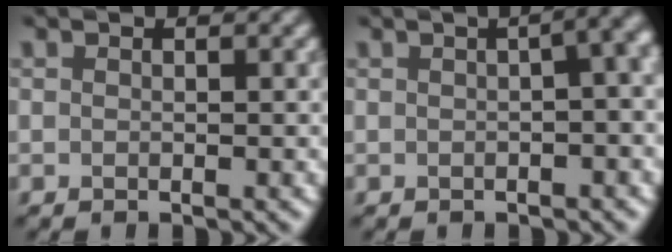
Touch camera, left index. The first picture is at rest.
{"total": 10.2, "force": [2.1, 5.2, 8.5], "torque": [-0.026, 0.053, -0.008]}